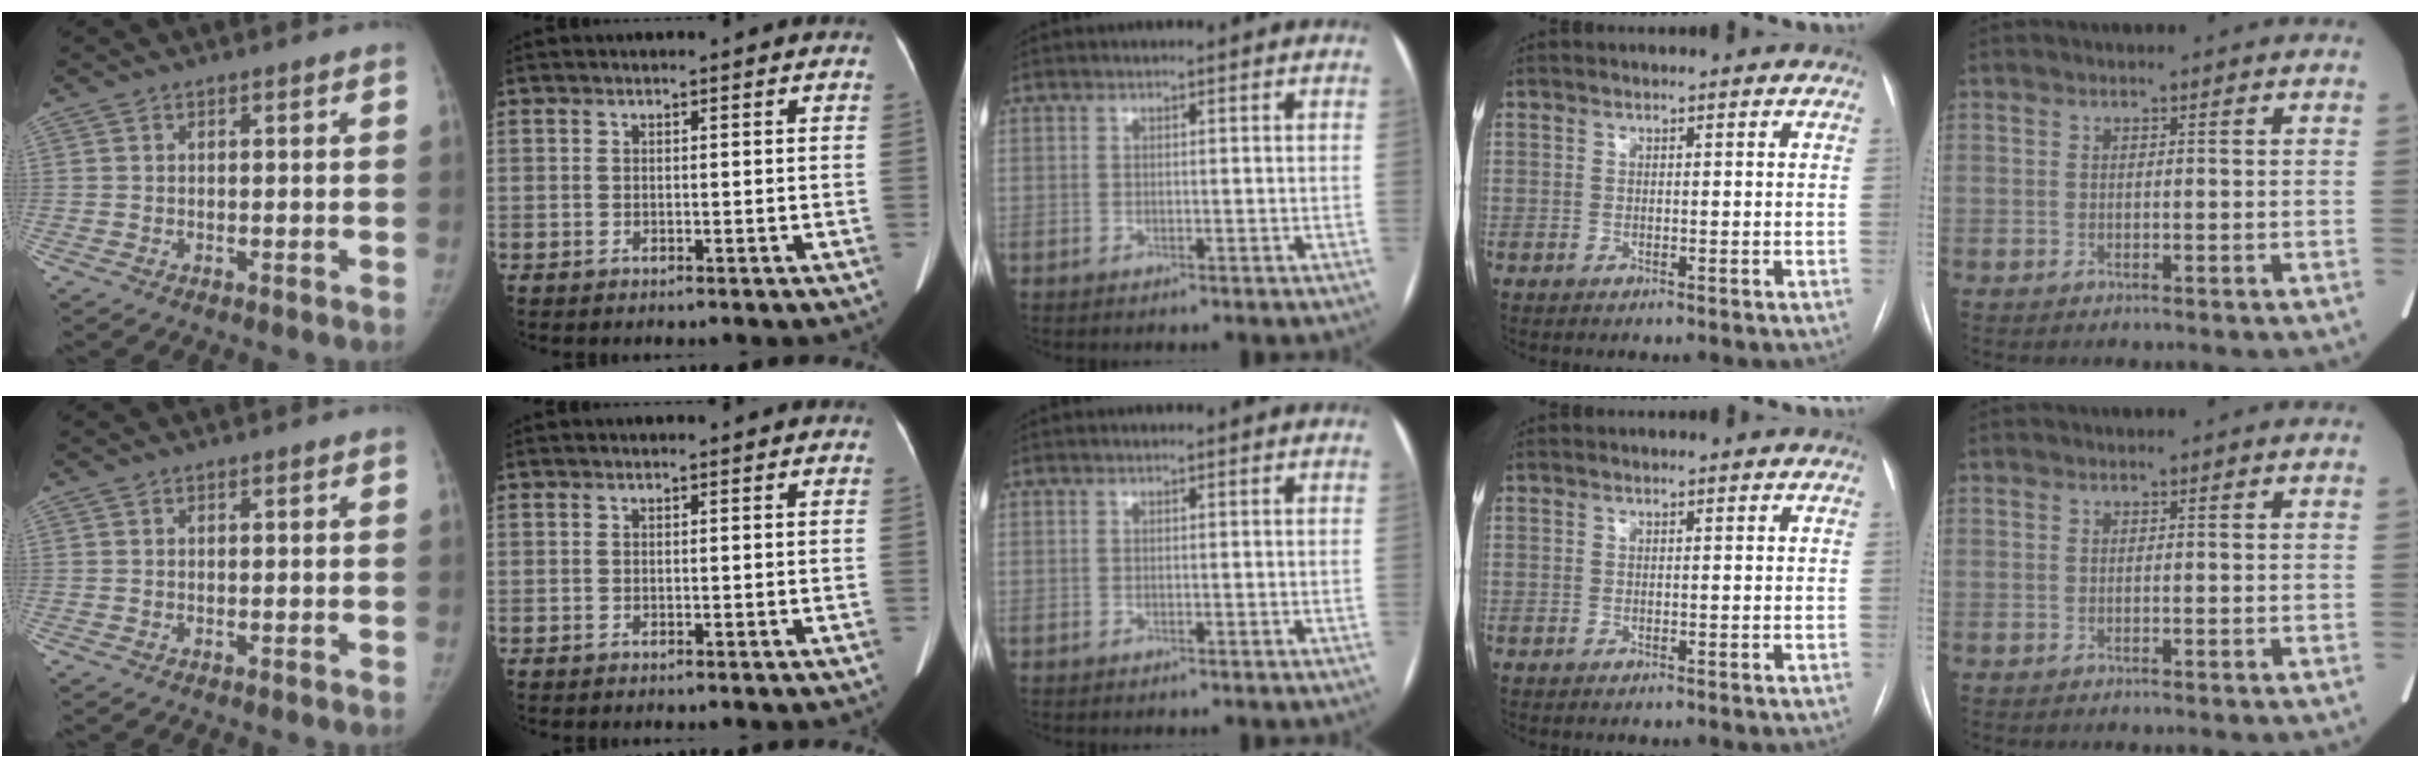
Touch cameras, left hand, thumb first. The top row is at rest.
{}